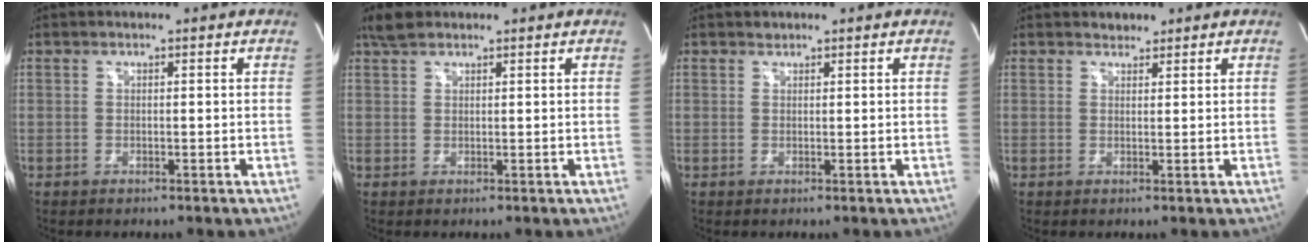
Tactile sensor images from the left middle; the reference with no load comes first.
{"total": 2.6, "force": [2.1, 1.0, 1.0], "torque": [-0.028, 0.011, 0.041]}
{"total": 0.6, "force": [0.6, 0.2, 0.0], "torque": [-0.003, -0.004, 0.008]}
{"total": 1.4, "force": [1.2, 0.6, 0.1], "torque": [-0.006, -0.001, 0.018]}